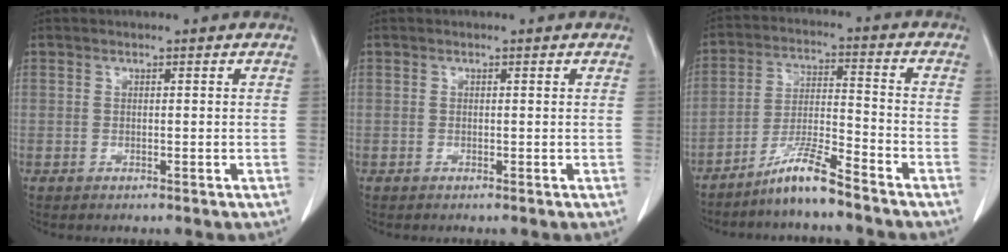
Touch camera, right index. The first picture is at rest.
{"total": 0.0}
{"total": 7.7, "force": [-6.3, -0.3, 4.5], "torque": [-0.089, -0.013, -0.123]}